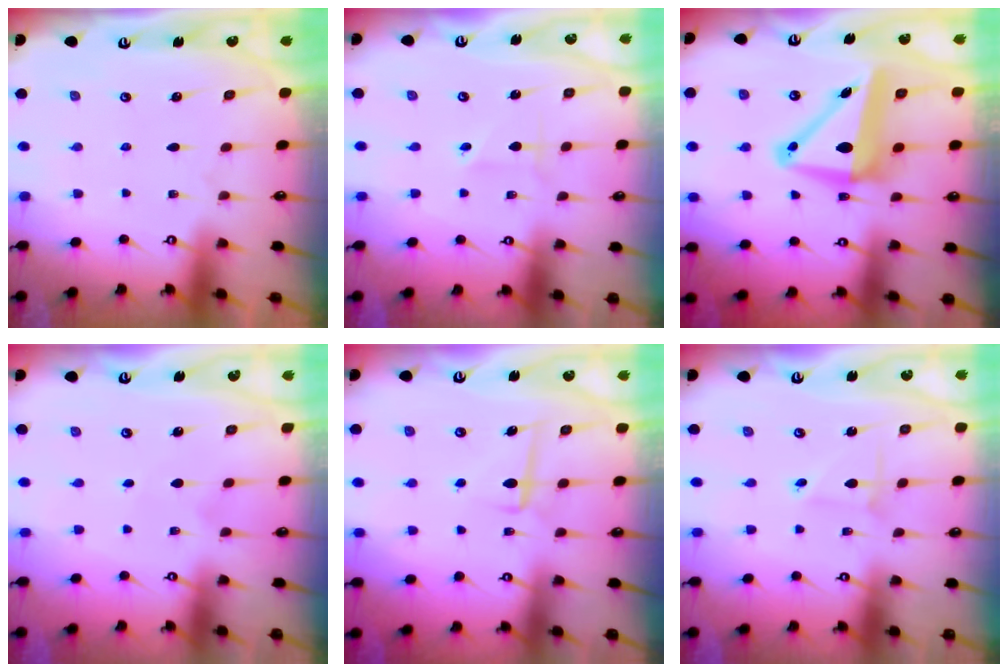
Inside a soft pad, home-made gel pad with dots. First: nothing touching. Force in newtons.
{"total": 2.0, "press": 1.7, "slide": 1.0}
{"total": 10.6, "press": 10.4, "slide": 2.2}
{"total": 3.0, "press": 3.0, "slide": 0.2}
{"total": 5.7, "press": 5.5, "slide": 1.4}
{"total": 2.3, "press": 2.3, "slide": 0.2}